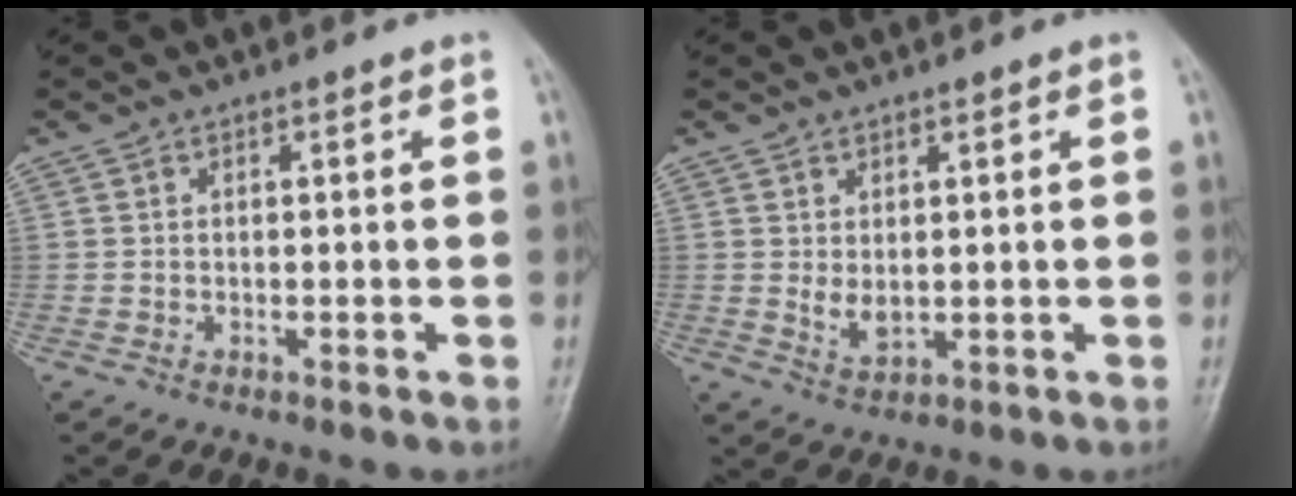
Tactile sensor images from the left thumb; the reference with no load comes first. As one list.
[{"total": 3.3, "force": [0.8, 1.9, 2.6], "torque": [-0.040, -0.014, 0.022]}]